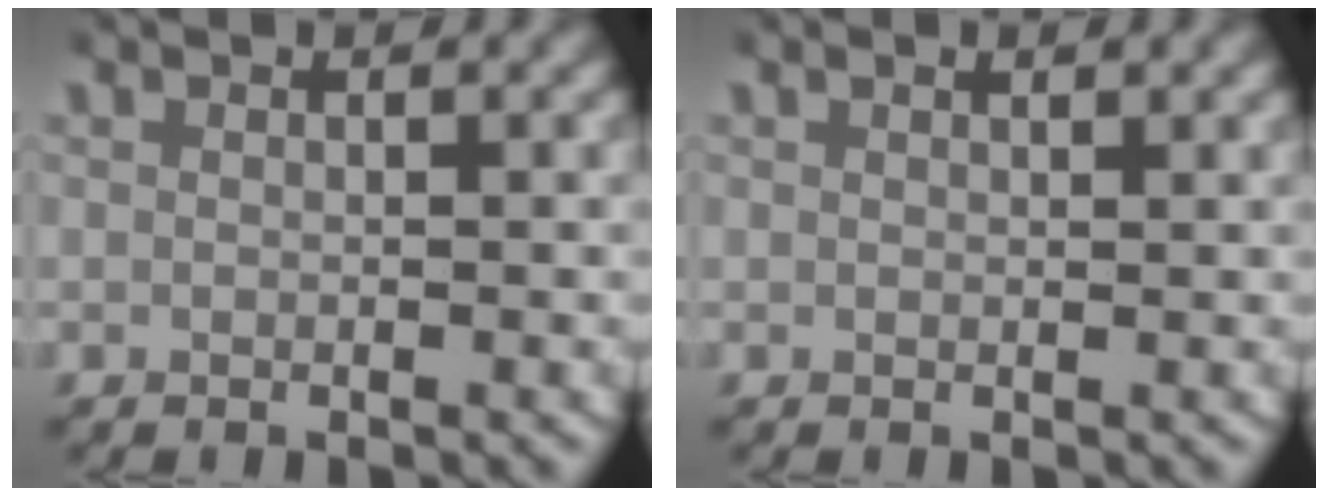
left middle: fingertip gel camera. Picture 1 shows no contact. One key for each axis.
{"total": 0.6, "fx": 0.5, "fy": 0.1, "fz": 0.2, "tx": 0.001, "ty": -0.001, "tz": 0.009}